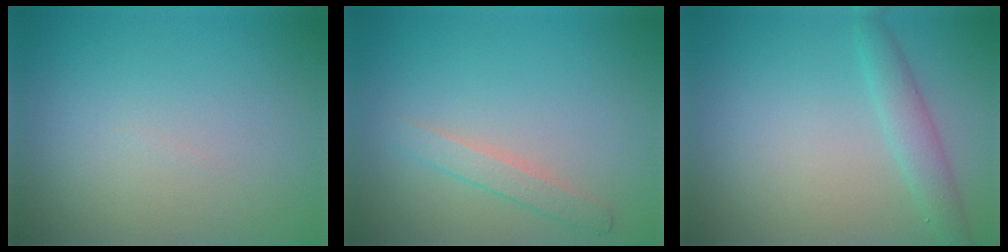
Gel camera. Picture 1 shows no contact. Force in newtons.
{"total": 1.7, "press": 1.7, "slide": 0.1}
{"total": 2.2, "press": 2.2, "slide": 0.0}